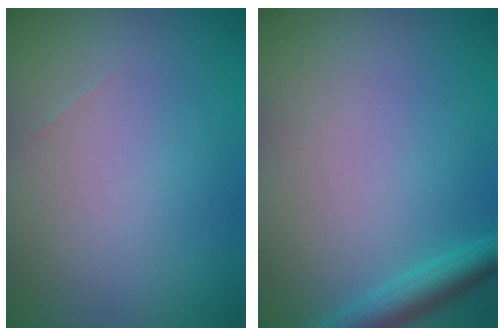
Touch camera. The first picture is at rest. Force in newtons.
{"total": 2.5, "press": 2.5, "slide": 0.1}